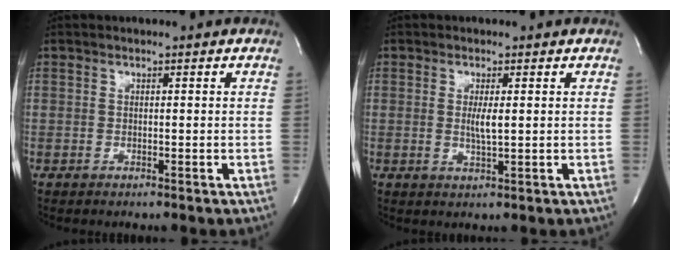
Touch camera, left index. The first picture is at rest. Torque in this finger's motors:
{"motor_torque": [0.32, -0.01, 0.02, 0.05]}